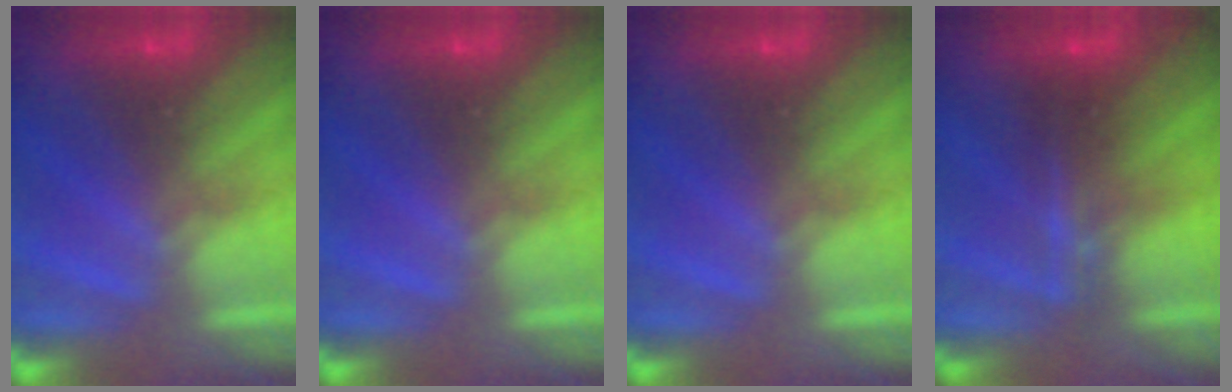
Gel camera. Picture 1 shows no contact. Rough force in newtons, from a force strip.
{"total": 0.0}
{"total": 0.0}
{"total": 2.3}